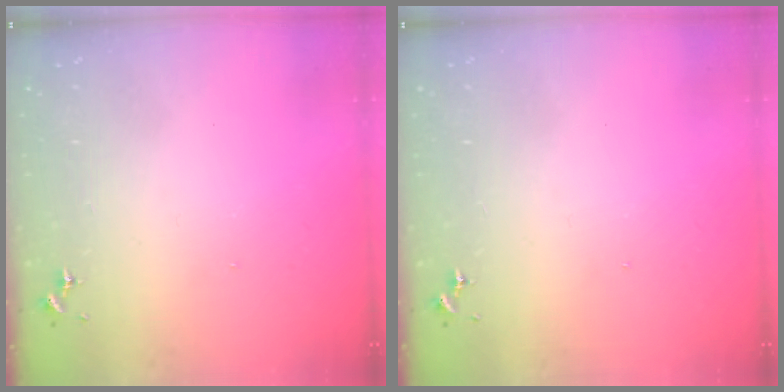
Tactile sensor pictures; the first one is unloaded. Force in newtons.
{"total": 0.0}